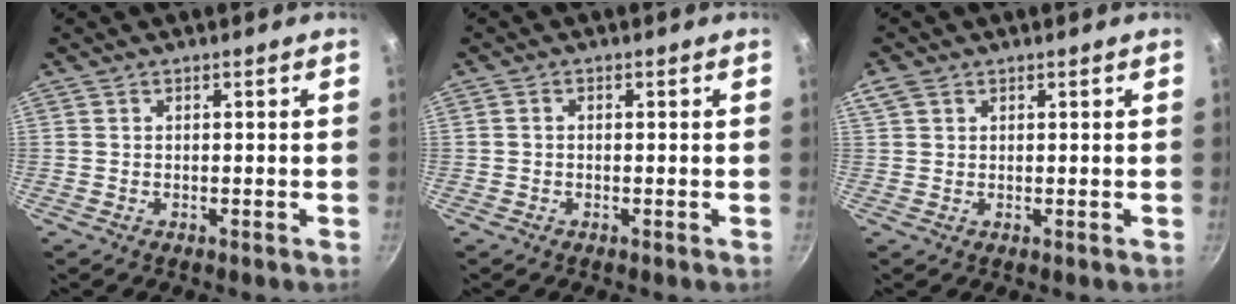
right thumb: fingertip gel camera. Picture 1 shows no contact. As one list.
[{"total": 0.7, "force": [-0.2, 0.5, 0.4], "torque": [-0.007, 0.005, -0.003]}, {"total": 2.6, "force": [1.3, 1.7, 1.3], "torque": [-0.023, 0.002, 0.029]}]